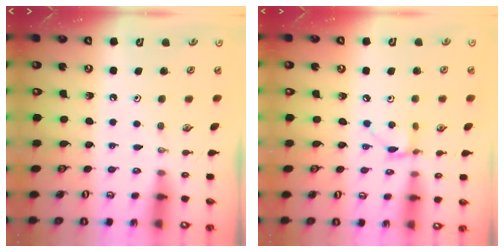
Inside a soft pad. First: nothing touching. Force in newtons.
{"total": 5.0, "press": 5.0, "slide": 0.2}